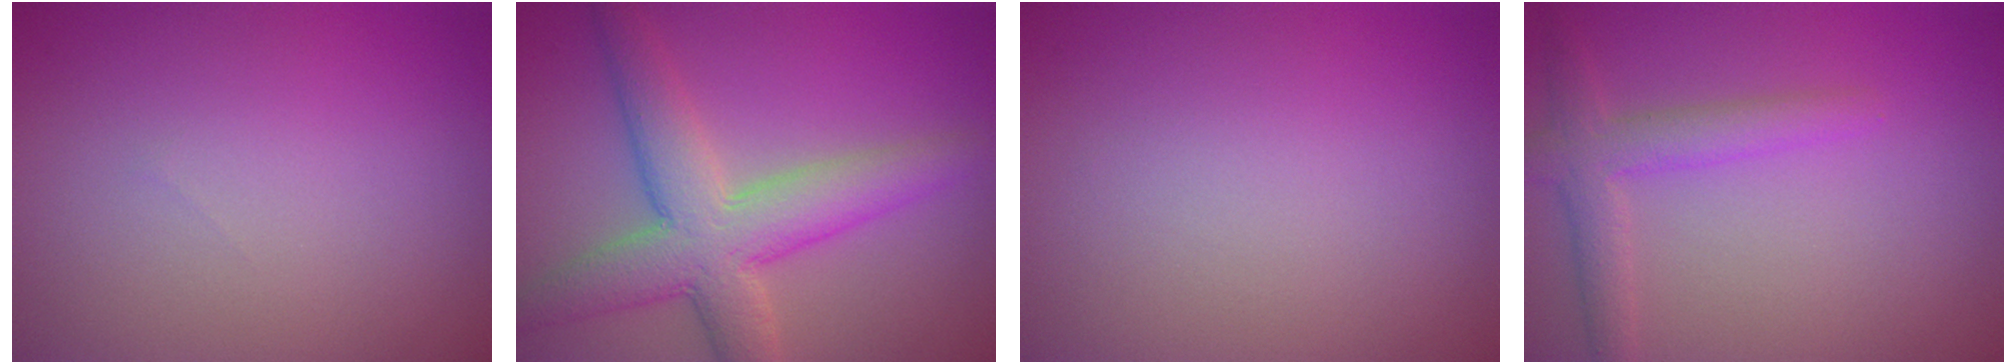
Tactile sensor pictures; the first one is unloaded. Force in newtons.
{"total": 7.0, "press": 7.0, "slide": 0.2}
{"total": 0.0}
{"total": 2.9, "press": 2.9, "slide": 0.2}